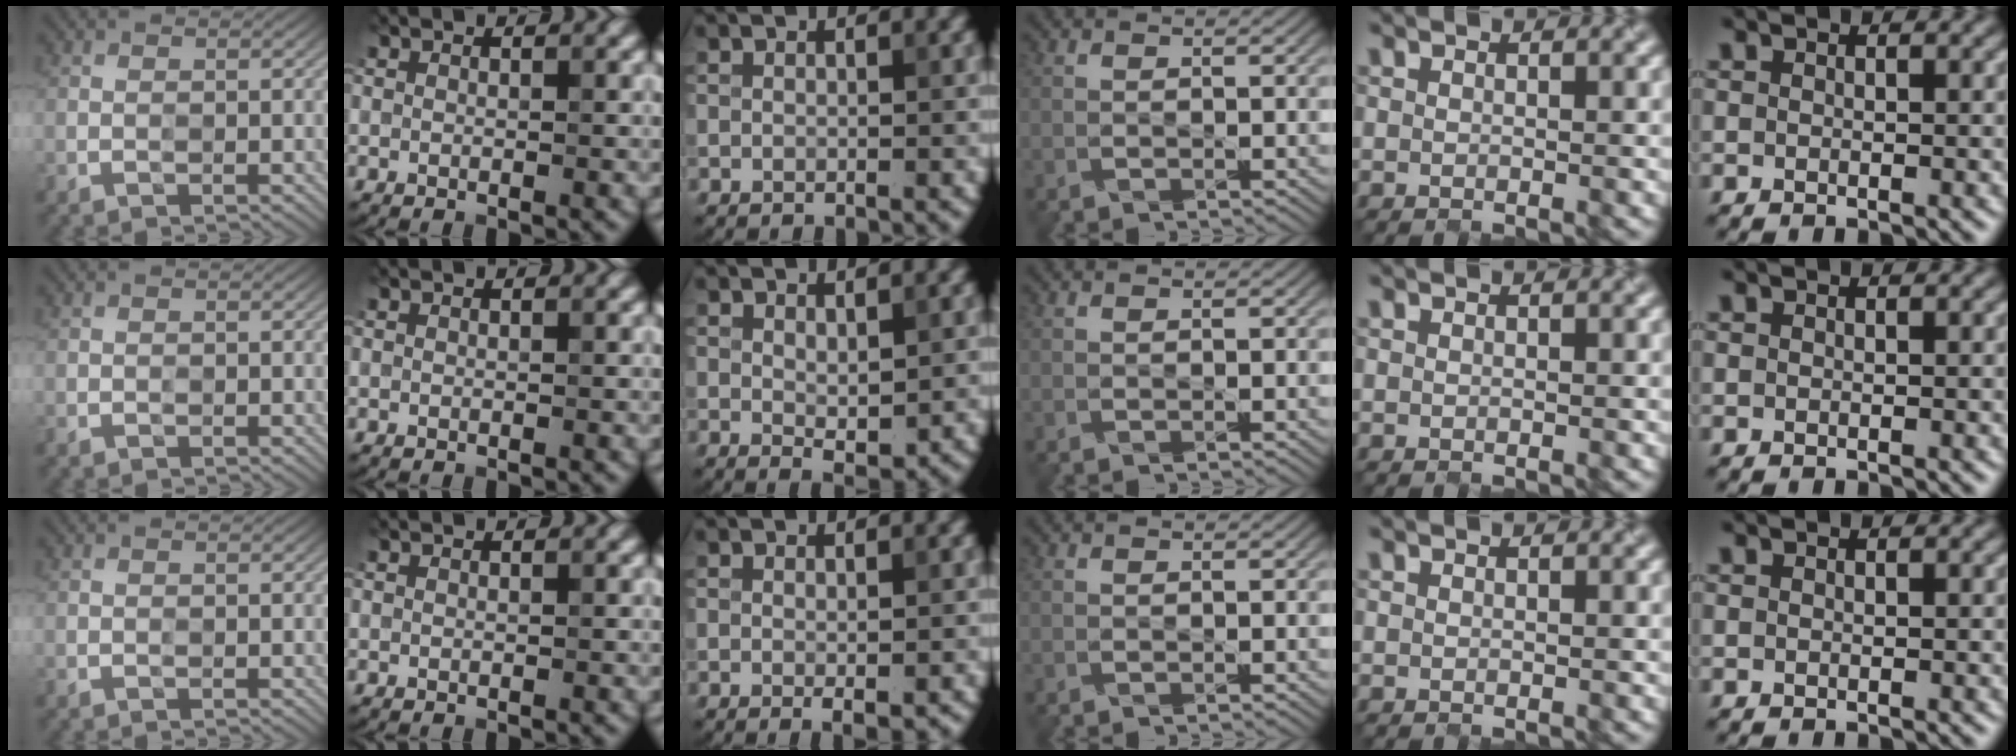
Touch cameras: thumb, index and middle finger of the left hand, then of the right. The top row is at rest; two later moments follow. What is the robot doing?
{"motion": "close", "object": "egg carton"}